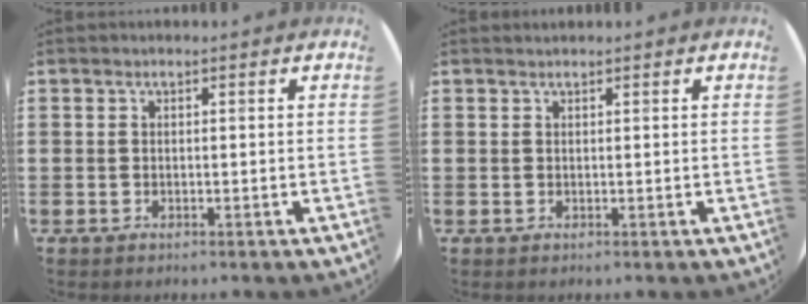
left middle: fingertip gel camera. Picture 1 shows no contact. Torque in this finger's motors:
{"motor_torque": [0.12, -0.07, -0.03, -0.01]}